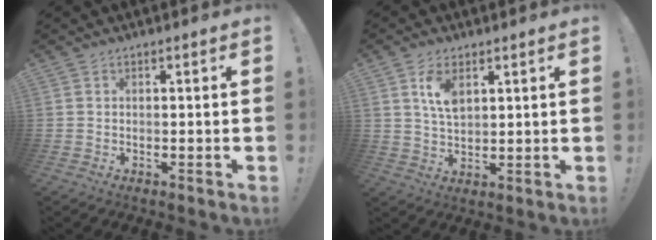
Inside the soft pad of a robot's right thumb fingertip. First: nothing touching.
{"total": 7.3, "force": [3.5, 4.0, 5.0], "torque": [-0.082, -0.011, 0.063]}